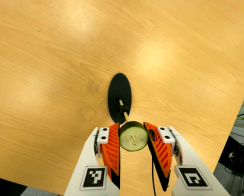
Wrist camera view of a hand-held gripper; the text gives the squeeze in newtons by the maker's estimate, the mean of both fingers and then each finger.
{"total": 10.2, "left": 9.1, "right": 11.3}